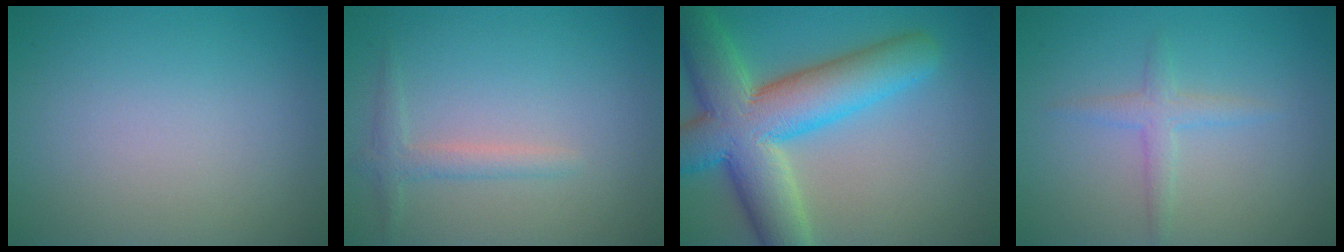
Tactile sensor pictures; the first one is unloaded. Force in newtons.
{"total": 1.8, "press": 1.7, "slide": 0.1}
{"total": 11.4, "press": 11.4, "slide": 0.7}
{"total": 1.9, "press": 1.9, "slide": 0.1}